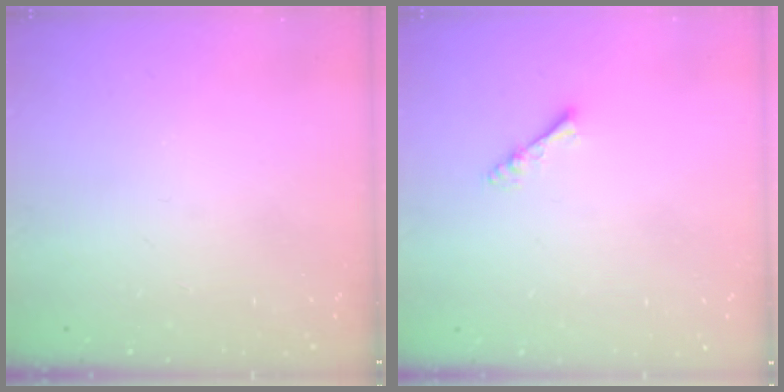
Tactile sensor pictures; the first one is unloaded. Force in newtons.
{"total": 2.9, "press": 2.8, "slide": 0.4}